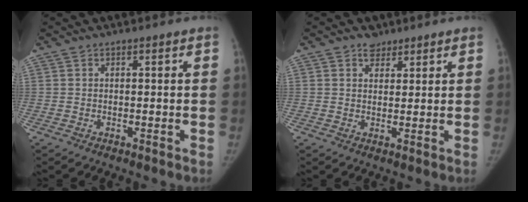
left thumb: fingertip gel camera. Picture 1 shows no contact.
{"total": 2.7, "force": [1.9, 1.9, 0.5], "torque": [0.009, -0.011, 0.028]}